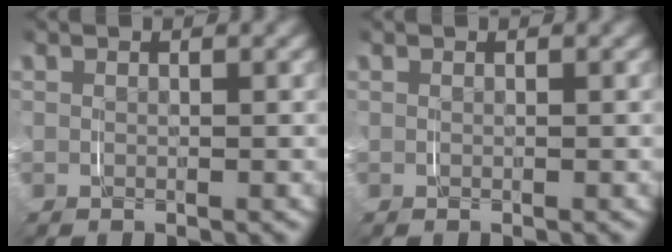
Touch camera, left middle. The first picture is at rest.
{"total": 0.0}